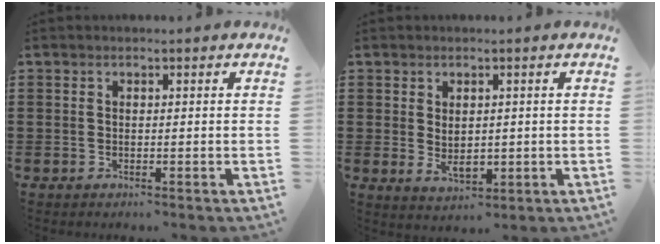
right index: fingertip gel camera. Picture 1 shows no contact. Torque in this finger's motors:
{"motor_torque": [2.14, 0.00, 0.31, 0.09]}